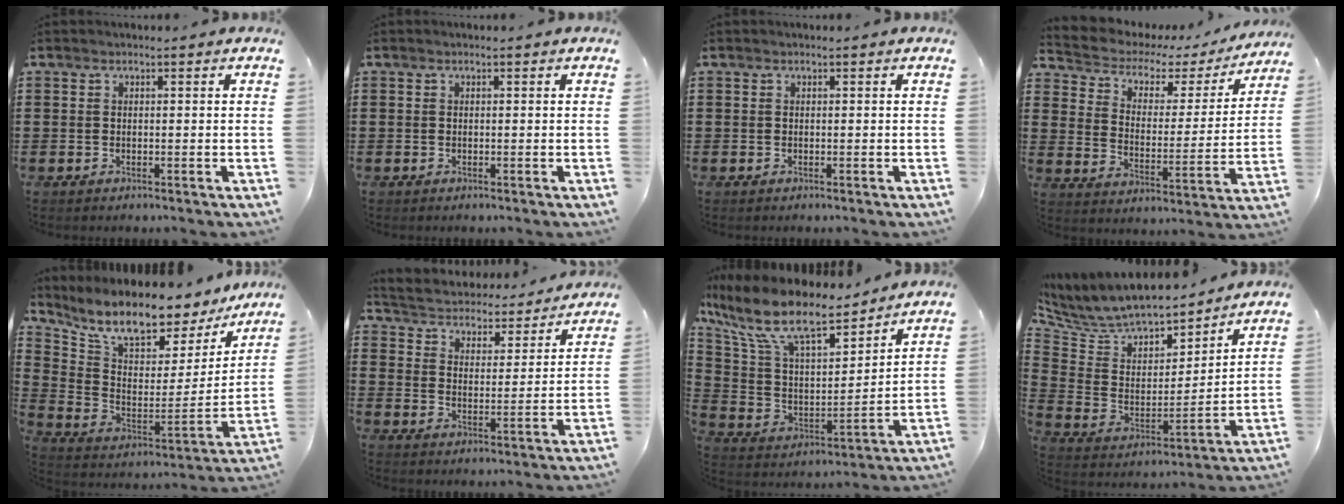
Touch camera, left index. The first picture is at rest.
{"total": 0.0}
{"total": 0.0}
{"total": 3.7, "force": [2.6, 2.3, 1.3], "torque": [-0.047, -0.018, 0.033]}
{"total": 9.8, "force": [8.3, 2.6, 4.5], "torque": [-0.106, -0.067, 0.137]}
{"total": 3.8, "force": [3.8, 0.3, 0.1], "torque": [-0.026, -0.034, 0.057]}
{"total": 12.7, "force": [9.7, 3.1, 7.6], "torque": [-0.191, -0.057, 0.166]}
{"total": 7.5, "force": [6.9, 2.4, 1.4], "torque": [-0.070, -0.054, 0.118]}